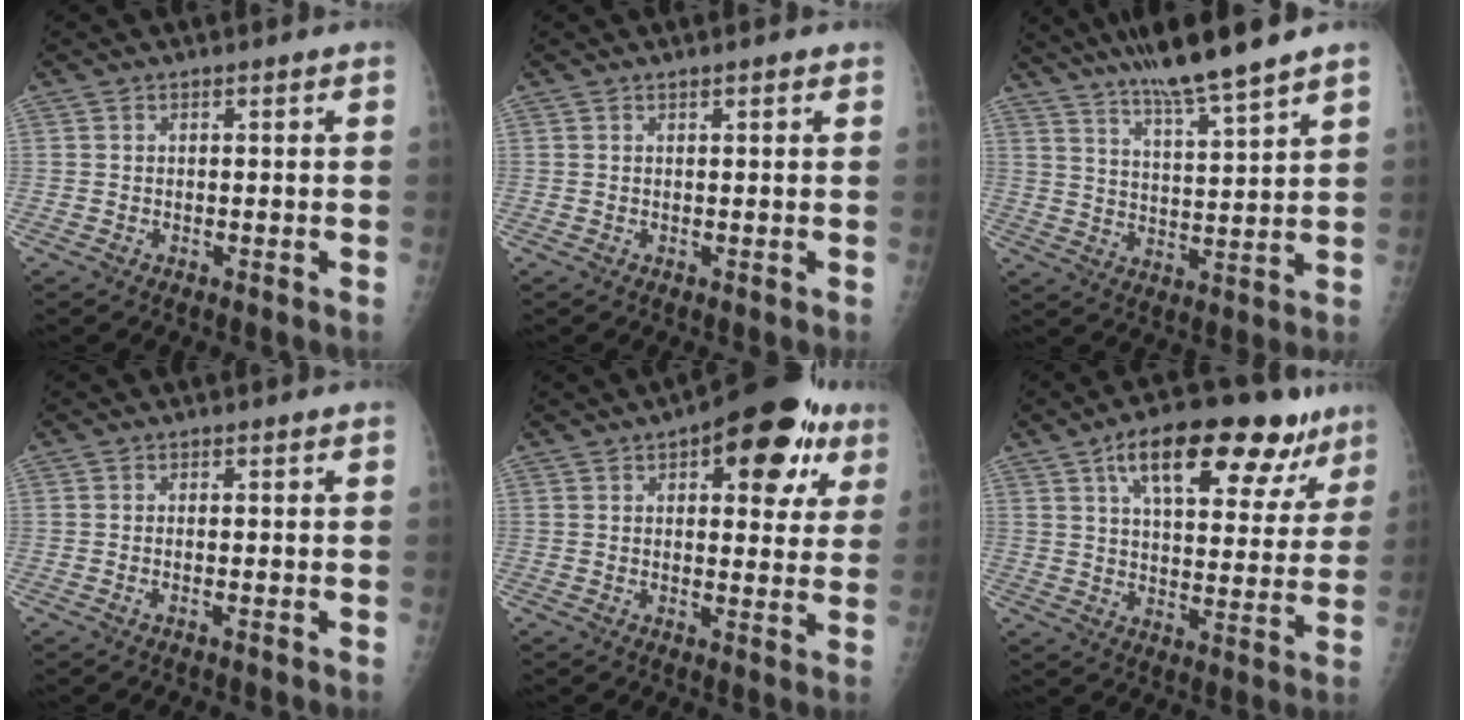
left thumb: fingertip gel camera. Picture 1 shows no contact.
{"total": 1.0, "force": [0.7, 0.2, 0.7], "torque": [-0.008, 0.001, 0.010]}
{"total": 12.1, "force": [9.6, 0.2, 7.2], "torque": [-0.114, -0.047, 0.167]}
{"total": 0.5, "force": [-0.4, 0.0, 0.4], "torque": [-0.007, 0.000, -0.005]}
{"total": 16.5, "force": [7.6, 7.6, 12.6], "torque": [-0.112, -0.011, 0.092]}
{"total": 21.2, "force": [12.3, 8.8, 14.8], "torque": [-0.173, -0.014, 0.185]}